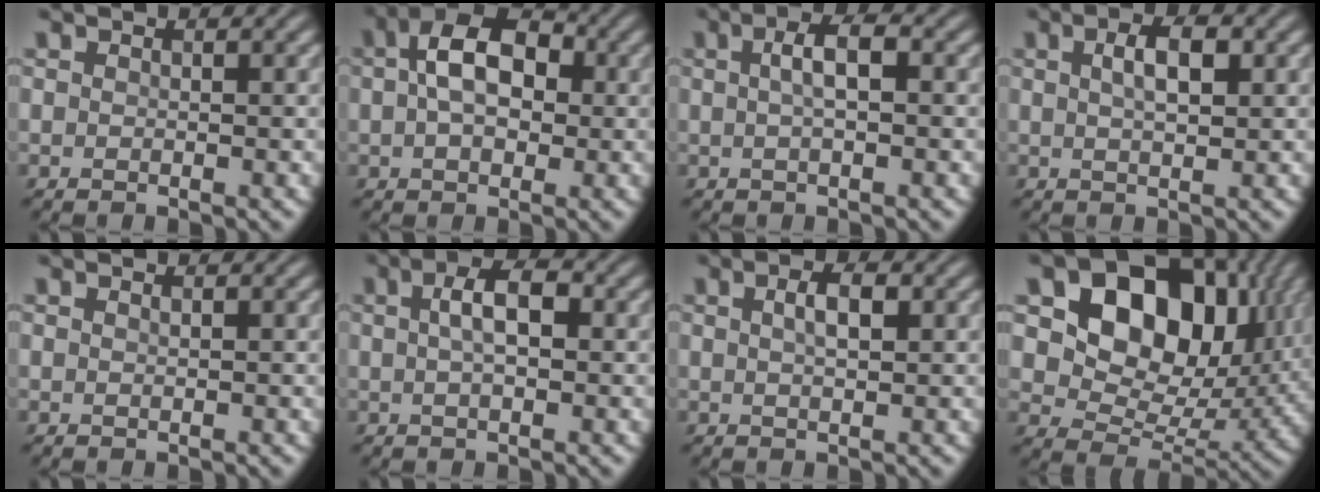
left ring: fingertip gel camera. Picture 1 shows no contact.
{"total": 6.7, "force": [1.0, 4.3, 5.1], "torque": [-0.089, 0.020, 0.005]}
{"total": 2.8, "force": [0.4, 0.7, 2.6], "torque": [-0.050, 0.008, 0.005]}
{"total": 3.2, "force": [0.9, 1.2, 2.8], "torque": [-0.052, 0.006, 0.017]}
{"total": 0.0}
{"total": 3.5, "force": [0.6, 1.4, 3.1], "torque": [-0.056, 0.008, 0.007]}
{"total": 2.2, "force": [0.7, 0.7, 2.0], "torque": [-0.036, 0.004, 0.011]}
{"total": 14.5, "force": [4.8, 9.8, 9.7], "torque": [-0.153, 0.006, 0.089]}